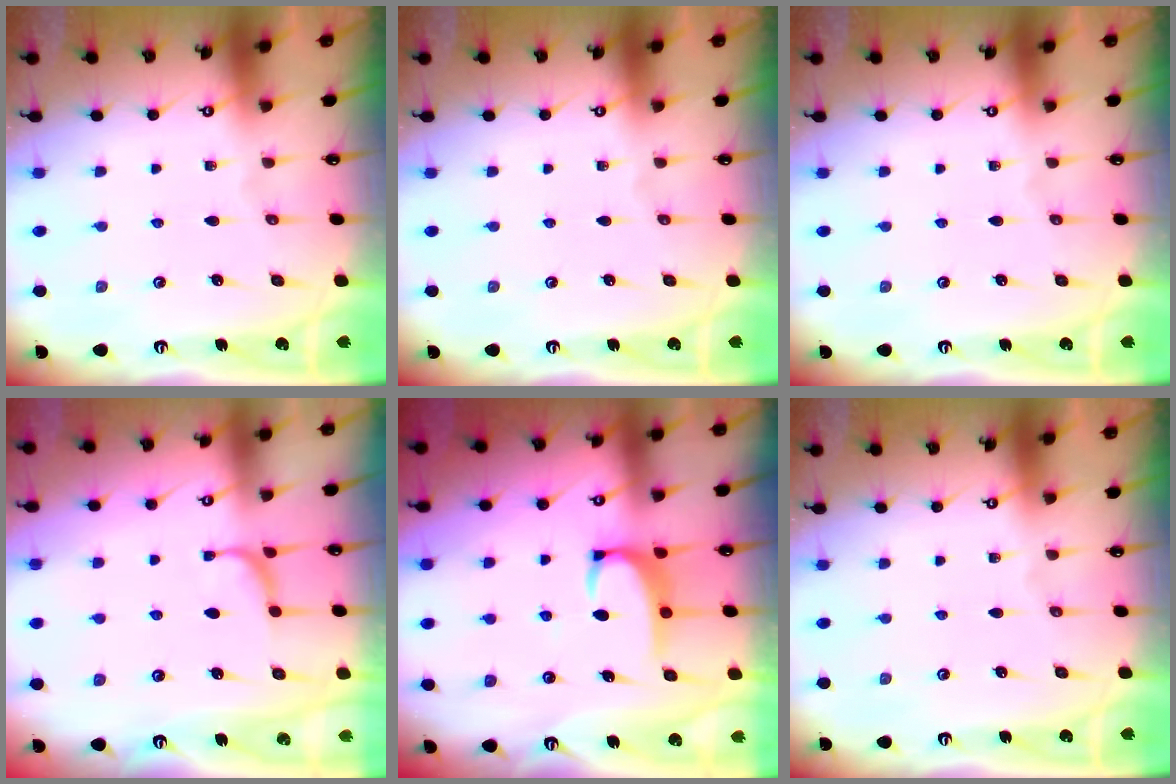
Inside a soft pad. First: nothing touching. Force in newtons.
{"total": 0.0}
{"total": 0.0}
{"total": 3.3, "press": 3.3, "slide": 0.4}
{"total": 3.3, "press": 3.3, "slide": 0.6}
{"total": 0.0}